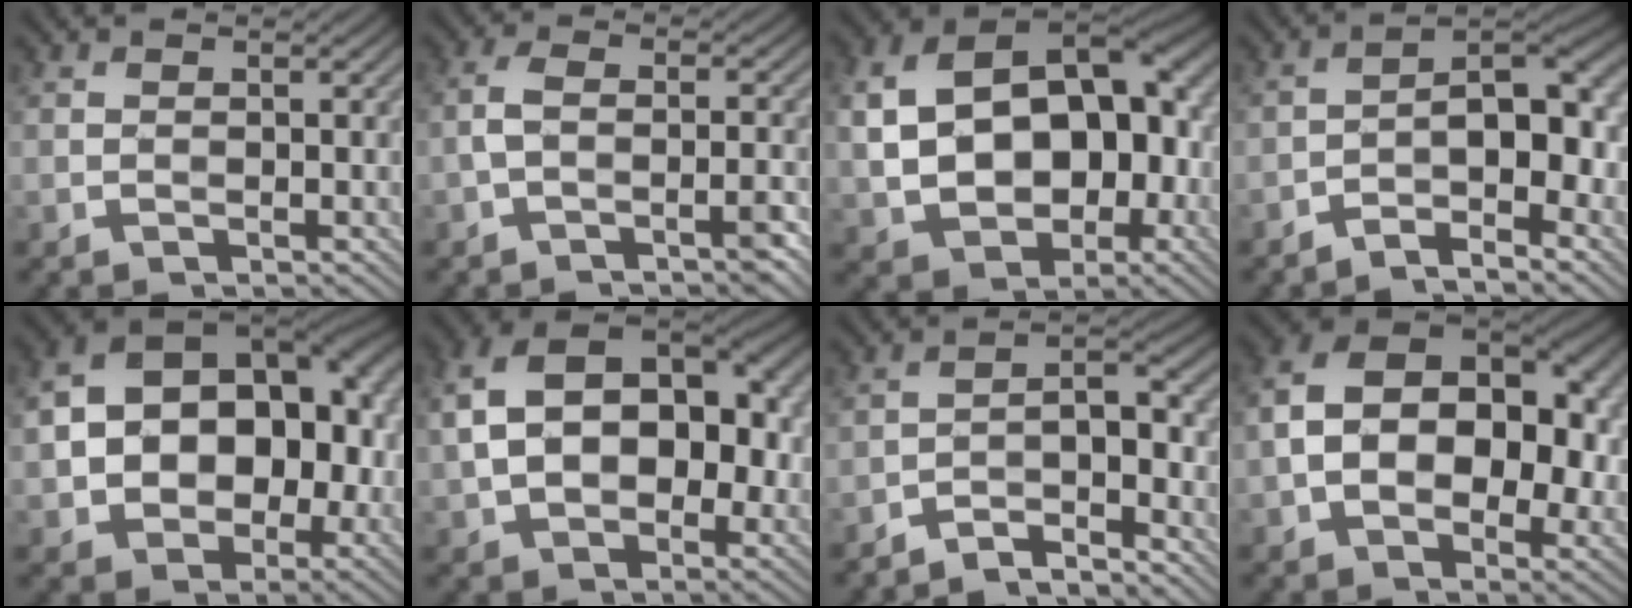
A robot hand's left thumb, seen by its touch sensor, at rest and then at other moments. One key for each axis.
{"total": 4.3, "fx": -2.1, "fy": 1.4, "fz": 3.5, "tx": -0.070, "ty": 0.006, "tz": -0.045}
{"total": 15.1, "fx": -0.1, "fy": 10.2, "fz": 11.1, "tx": -0.199, "ty": -0.006, "tz": 0.006}
{"total": 6.8, "fx": -3.6, "fy": 2.2, "fz": 5.3, "tx": -0.071, "ty": 0.018, "tz": -0.067}
{"total": 15.1, "fx": 0.5, "fy": 10.7, "fz": 10.6, "tx": -0.160, "ty": -0.011, "tz": 0.021}
{"total": 13.4, "fx": 1.5, "fy": 9.0, "fz": 9.8, "tx": -0.172, "ty": 0.010, "tz": 0.026}
{"total": 5.6, "fx": -4.7, "fy": 1.1, "fz": 2.8, "tx": -0.042, "ty": 0.011, "tz": -0.087}
{"total": 14.4, "fx": 0.4, "fy": 9.6, "fz": 10.7, "tx": -0.173, "ty": 0.004, "tz": 0.010}